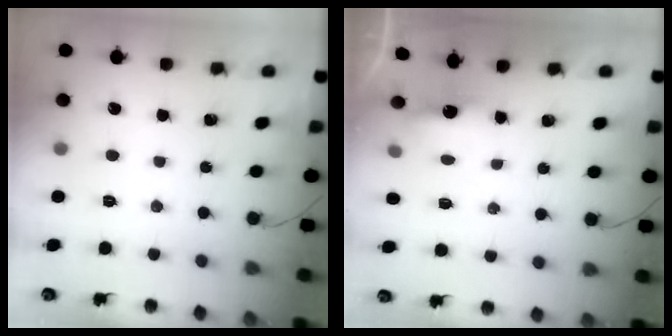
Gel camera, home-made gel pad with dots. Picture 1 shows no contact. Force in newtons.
{"total": 6.4, "press": 4.0, "slide": 5.0}